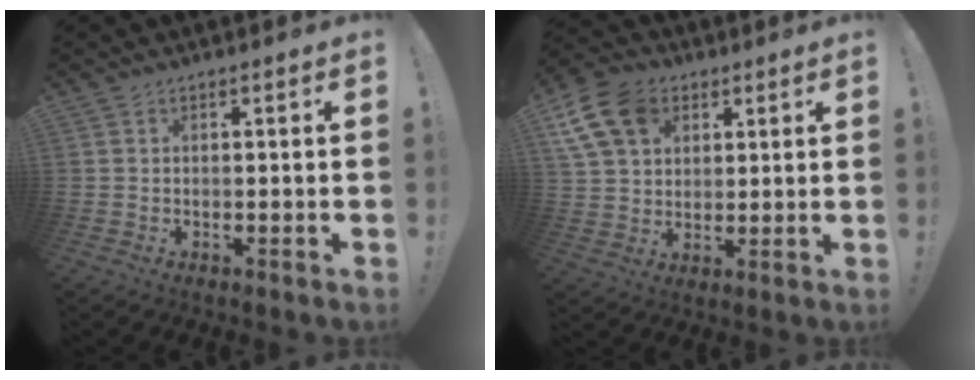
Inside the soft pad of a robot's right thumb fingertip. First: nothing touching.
{"total": 14.8, "force": [6.1, 11.0, 7.8], "torque": [-0.145, -0.022, 0.122]}